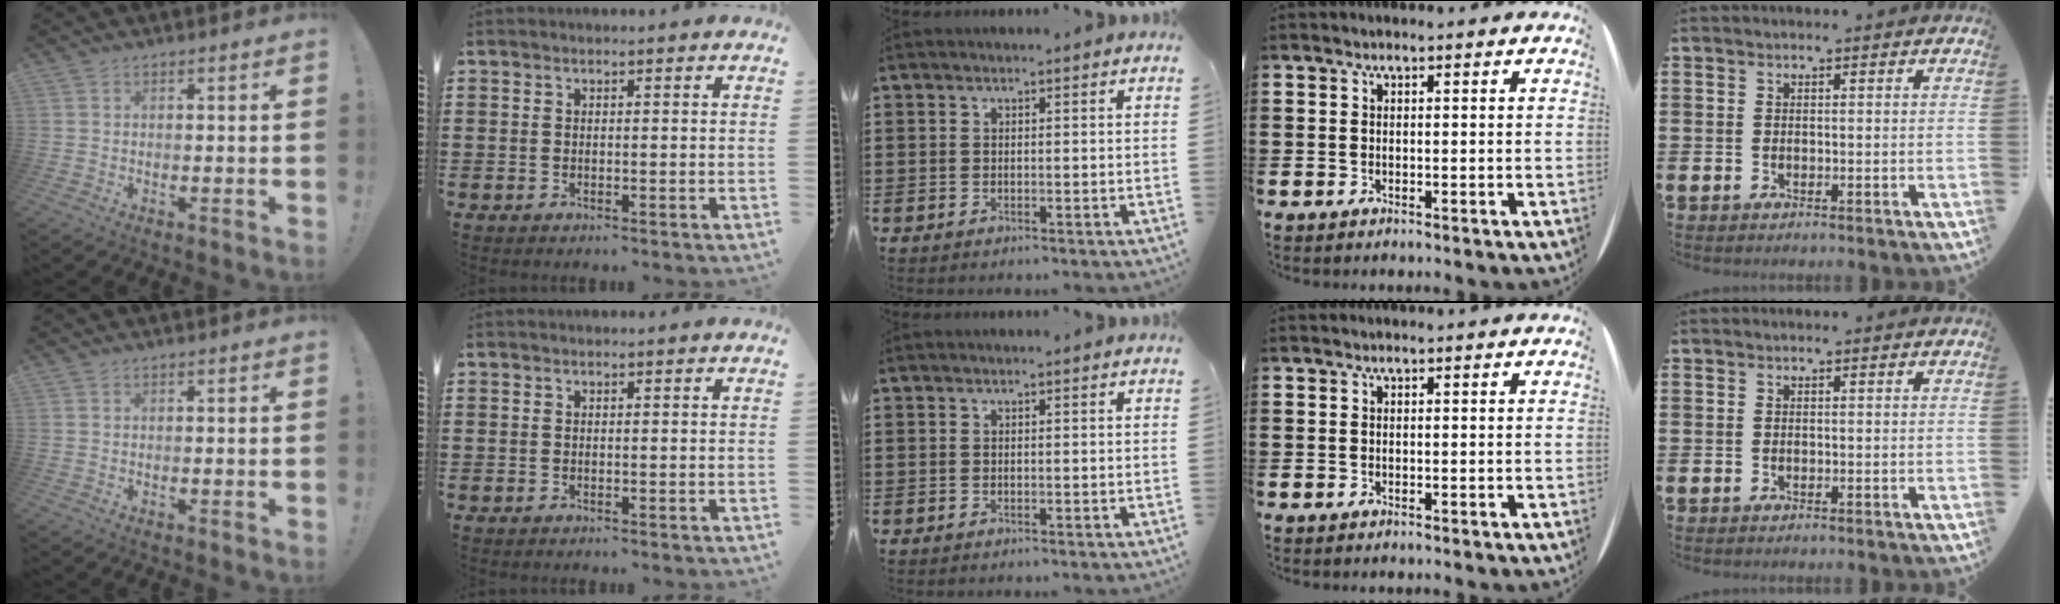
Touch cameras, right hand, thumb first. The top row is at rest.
{}